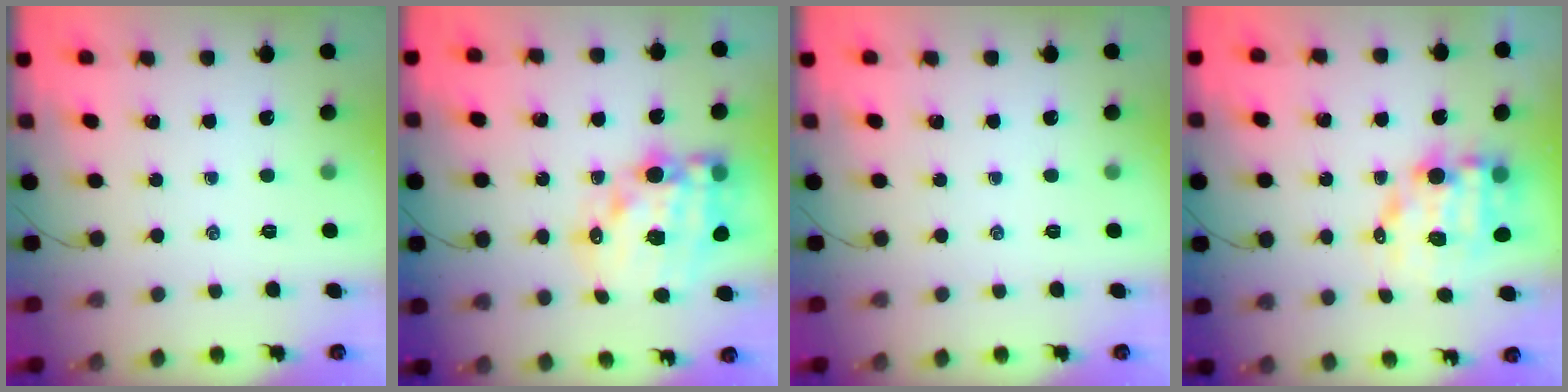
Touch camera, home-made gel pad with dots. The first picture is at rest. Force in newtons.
{"total": 18.6, "press": 18.0, "slide": 4.4}
{"total": 0.0}
{"total": 9.7, "press": 9.3, "slide": 2.6}